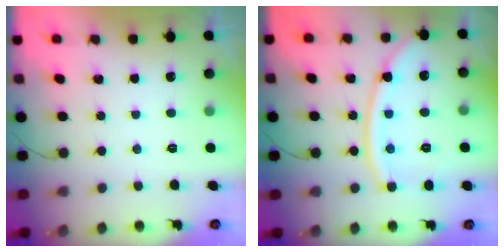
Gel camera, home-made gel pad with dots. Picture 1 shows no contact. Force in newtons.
{"total": 12.0, "press": 11.9, "slide": 1.5}